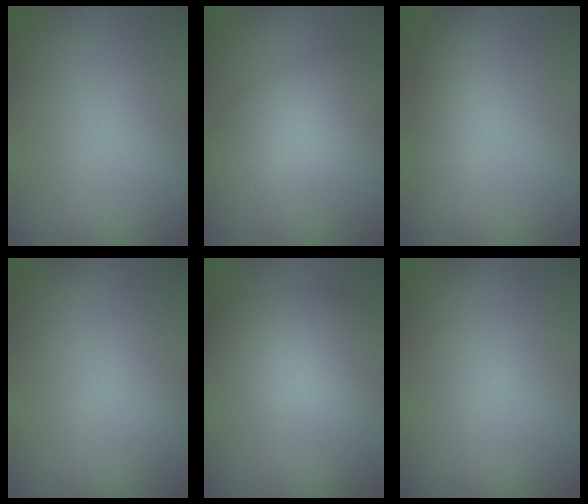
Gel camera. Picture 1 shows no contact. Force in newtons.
{"total": 5.7, "press": 5.7, "slide": 0.1}
{"total": 3.8, "press": 3.8, "slide": 0.1}
{"total": 0.0}
{"total": 5.4, "press": 5.4, "slide": 0.2}
{"total": 0.0}